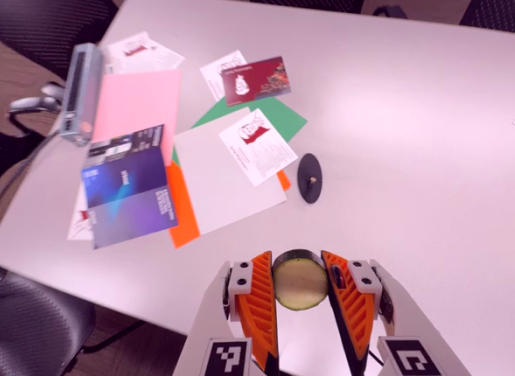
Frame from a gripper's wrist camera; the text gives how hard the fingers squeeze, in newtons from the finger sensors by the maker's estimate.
{"total": 10.8, "left": 10.5, "right": 11.0}